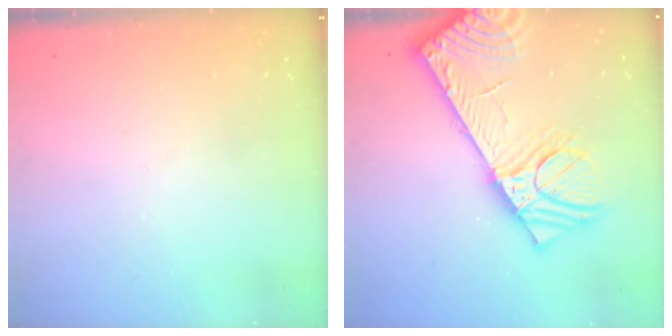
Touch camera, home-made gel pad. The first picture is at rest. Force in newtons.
{"total": 17.2, "press": 16.8, "slide": 3.2}